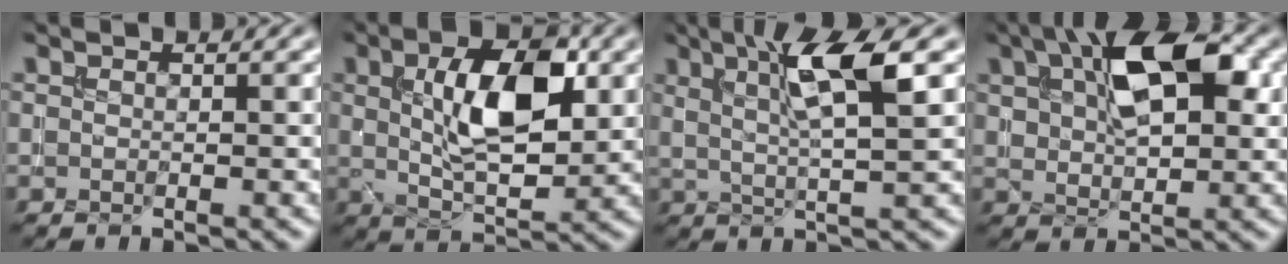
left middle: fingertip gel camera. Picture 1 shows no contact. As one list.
[{"total": 8.4, "force": [1.8, 3.8, 7.2], "torque": [-0.124, 0.004, 0.034]}, {"total": 7.0, "force": [2.6, 1.2, 6.4], "torque": [-0.112, 0.001, 0.045]}, {"total": 9.9, "force": [3.7, 4.9, 7.8], "torque": [-0.132, 0.014, 0.058]}]